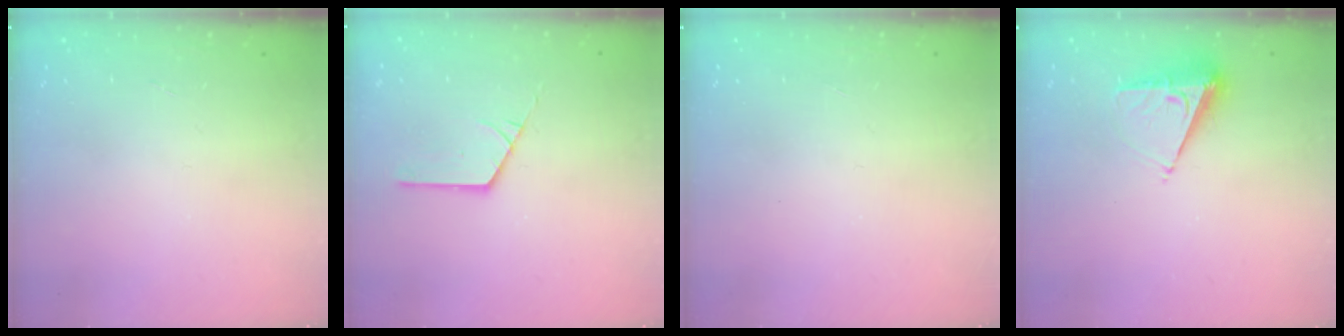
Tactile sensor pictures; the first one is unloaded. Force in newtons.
{"total": 2.3, "press": 2.3, "slide": 0.3}
{"total": 0.0}
{"total": 7.7, "press": 7.7, "slide": 0.4}